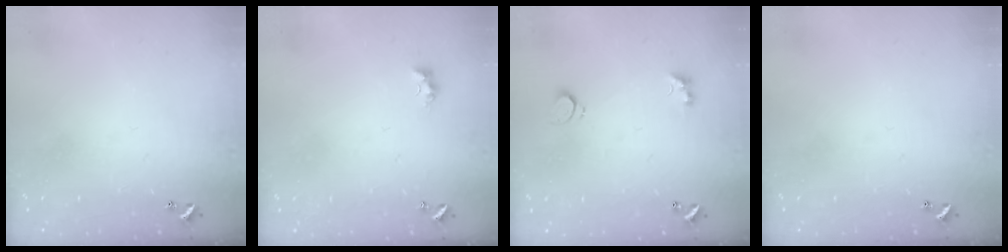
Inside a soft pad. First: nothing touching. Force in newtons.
{"total": 2.7, "press": 2.6, "slide": 0.6}
{"total": 3.0, "press": 2.7, "slide": 1.1}
{"total": 0.0}